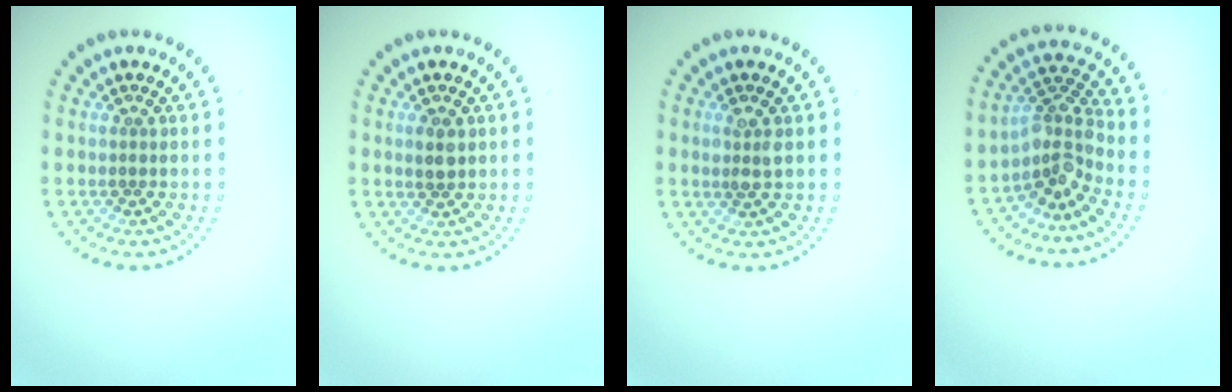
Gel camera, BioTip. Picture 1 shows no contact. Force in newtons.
{"total": 1.5, "press": 1.5, "slide": 0.2}
{"total": 1.7, "press": 1.7, "slide": 0.3}
{"total": 3.7, "press": 2.6, "slide": 2.6}